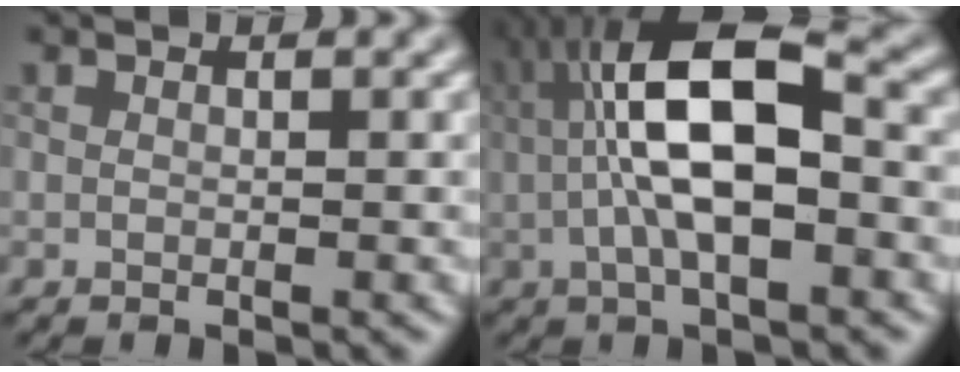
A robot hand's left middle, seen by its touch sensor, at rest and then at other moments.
{"total": 9.3, "force": [0.1, 3.5, 8.7], "torque": [-0.151, 0.021, 0.000]}